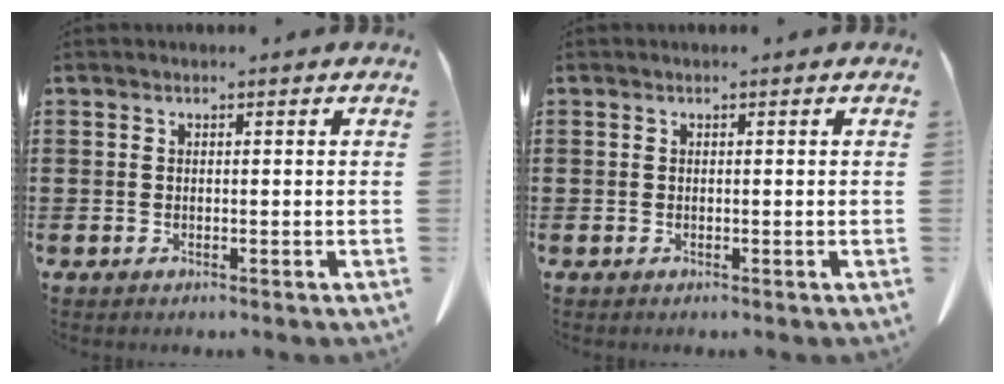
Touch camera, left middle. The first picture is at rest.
{"total": 0.0}